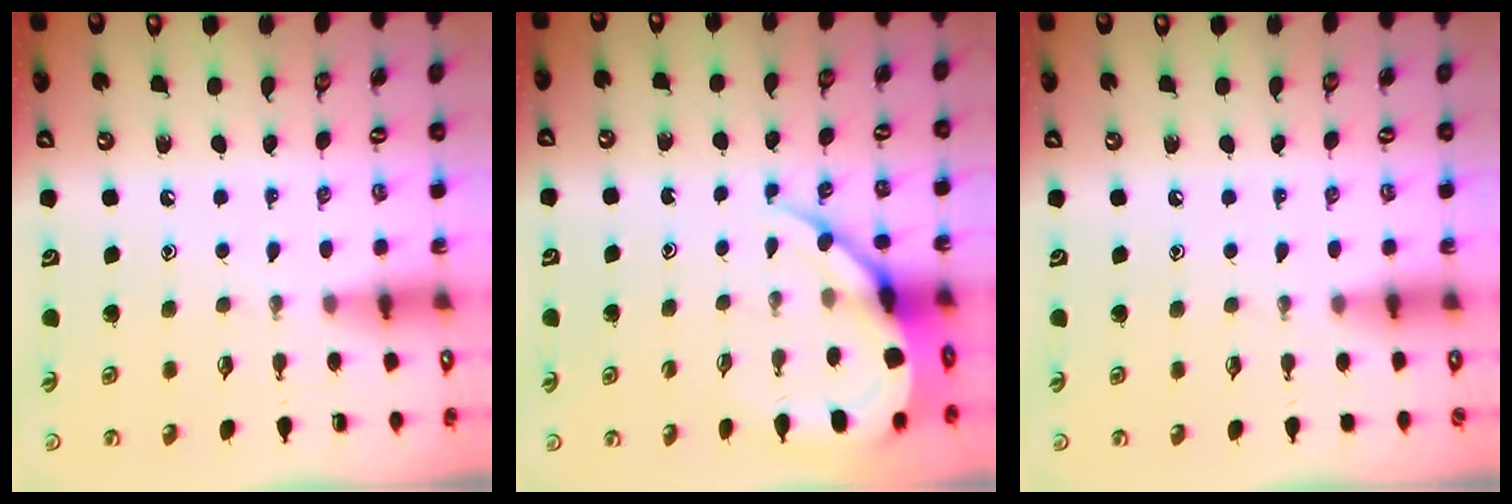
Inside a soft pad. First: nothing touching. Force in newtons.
{"total": 8.9, "press": 8.8, "slide": 1.0}
{"total": 2.7, "press": 2.7, "slide": 0.5}